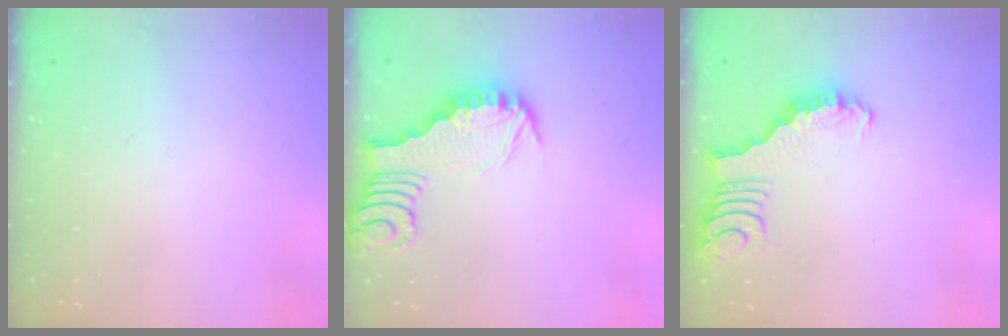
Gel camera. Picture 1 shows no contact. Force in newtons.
{"total": 3.2, "press": 3.2, "slide": 0.4}
{"total": 3.0, "press": 2.9, "slide": 0.3}